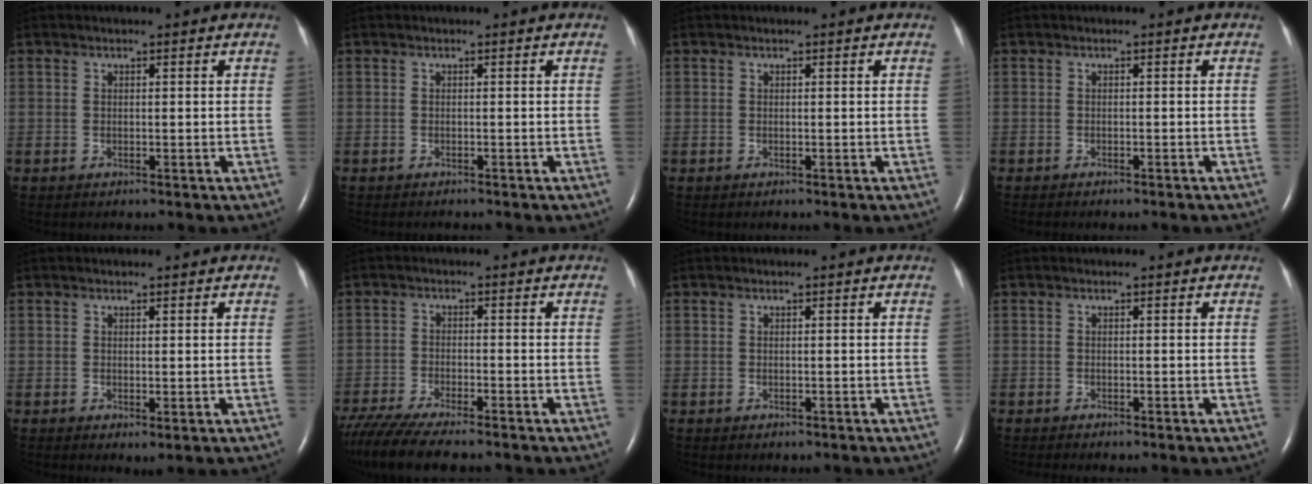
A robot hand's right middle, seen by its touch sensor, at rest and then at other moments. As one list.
[{"total": 1.3, "force": [-1.2, 0.2, 0.6], "torque": [-0.014, -0.006, -0.010]}, {"total": 0.0}, {"total": 3.8, "force": [-3.2, 0.7, 1.8], "torque": [-0.026, -0.006, -0.034]}, {"total": 1.1, "force": [0.1, 0.4, 1.0], "torque": [-0.019, -0.005, 0.008]}, {"total": 11.7, "force": [-9.9, 1.5, 6.1], "torque": [-0.101, -0.023, -0.156]}, {"total": 0.6, "force": [-0.4, 0.4, 0.2], "torque": [-0.007, 0.001, -0.002]}, {"total": 2.2, "force": [-1.8, 0.4, 1.2], "torque": [-0.019, -0.005, -0.016]}]